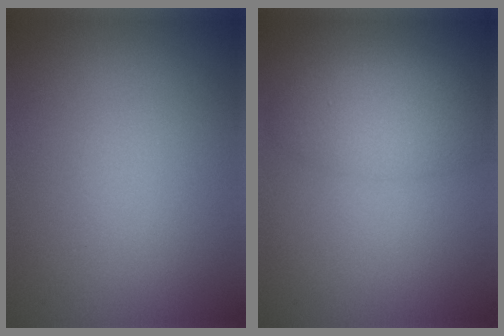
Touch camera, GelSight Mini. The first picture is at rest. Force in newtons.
{"total": 4.0, "press": 4.0, "slide": 0.2}